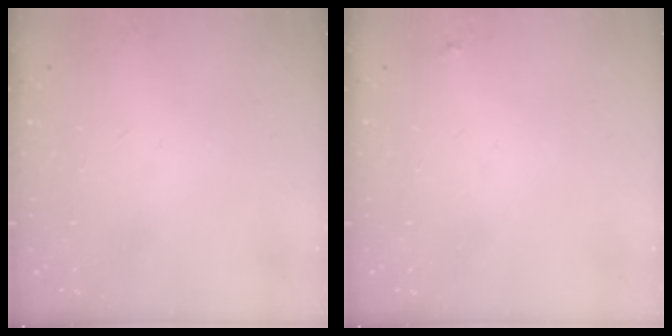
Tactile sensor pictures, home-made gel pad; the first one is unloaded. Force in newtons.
{"total": 3.3, "press": 3.3, "slide": 0.4}